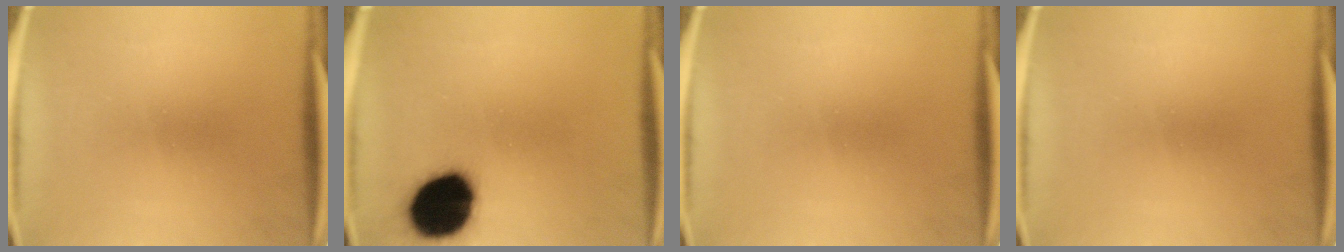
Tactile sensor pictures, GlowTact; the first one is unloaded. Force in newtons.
{"total": 18.6}
{"total": 0.0}
{"total": 0.0}